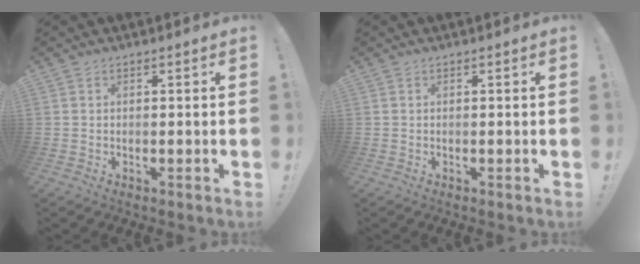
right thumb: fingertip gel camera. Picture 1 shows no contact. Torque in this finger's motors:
{"motor_torque": [0.00, 0.00, 0.00, 0.00, 0.00]}